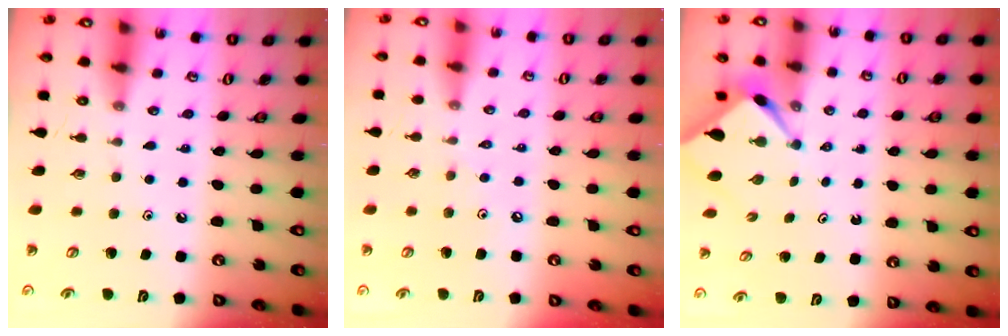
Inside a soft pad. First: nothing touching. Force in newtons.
{"total": 1.6, "press": 1.5, "slide": 0.4}
{"total": 2.6, "press": 2.5, "slide": 0.4}